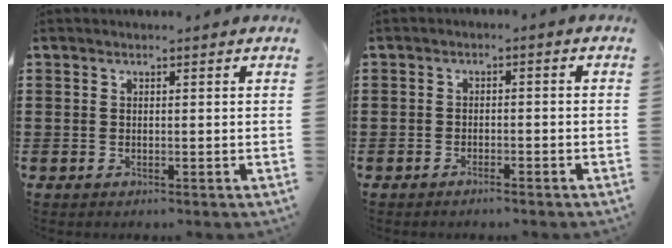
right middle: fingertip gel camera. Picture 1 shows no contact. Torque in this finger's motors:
{"motor_torque": [-0.18, -0.16, 0.06, -0.01]}